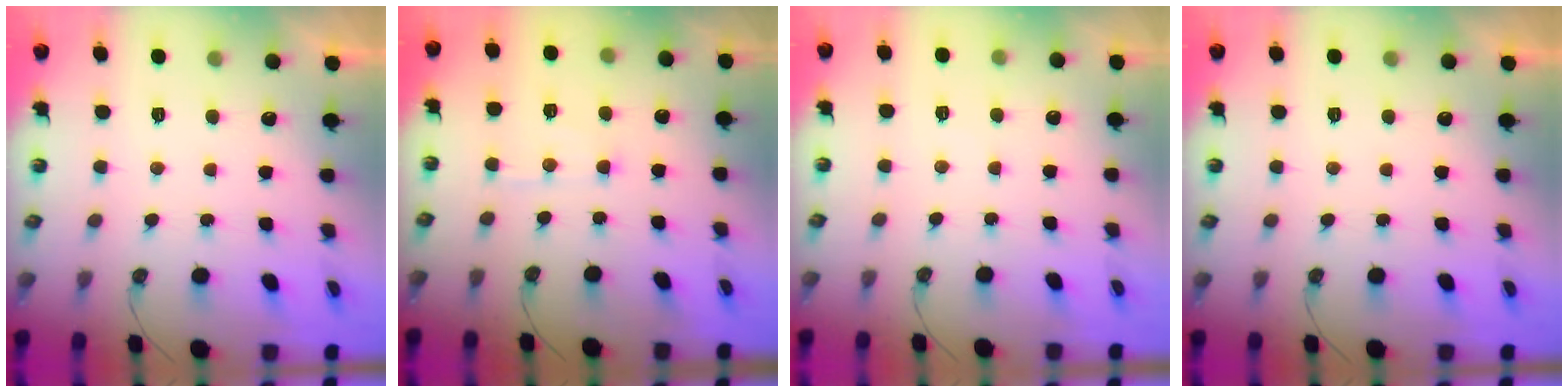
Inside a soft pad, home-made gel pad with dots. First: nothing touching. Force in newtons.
{"total": 6.6, "press": 6.6, "slide": 0.3}
{"total": 3.2, "press": 3.2, "slide": 0.5}
{"total": 0.0}